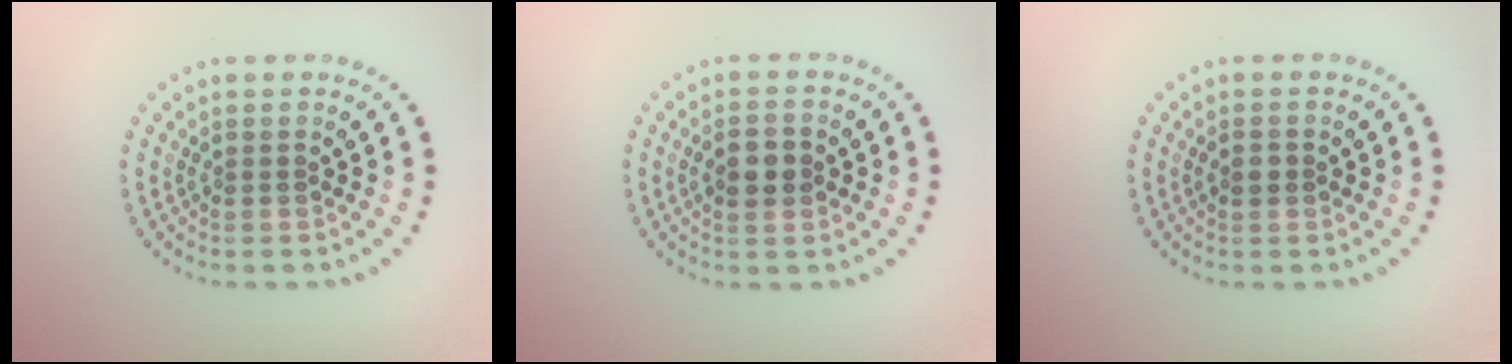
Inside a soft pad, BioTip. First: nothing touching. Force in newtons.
{"total": 2.6, "press": 2.6, "slide": 0.2}
{"total": 1.2, "press": 1.2, "slide": 0.0}